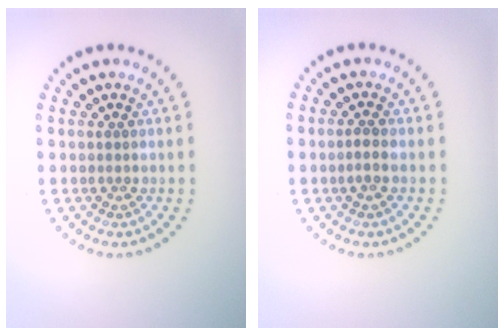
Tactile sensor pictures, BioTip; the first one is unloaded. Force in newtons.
{"total": 0.7, "press": 0.5, "slide": 0.4}